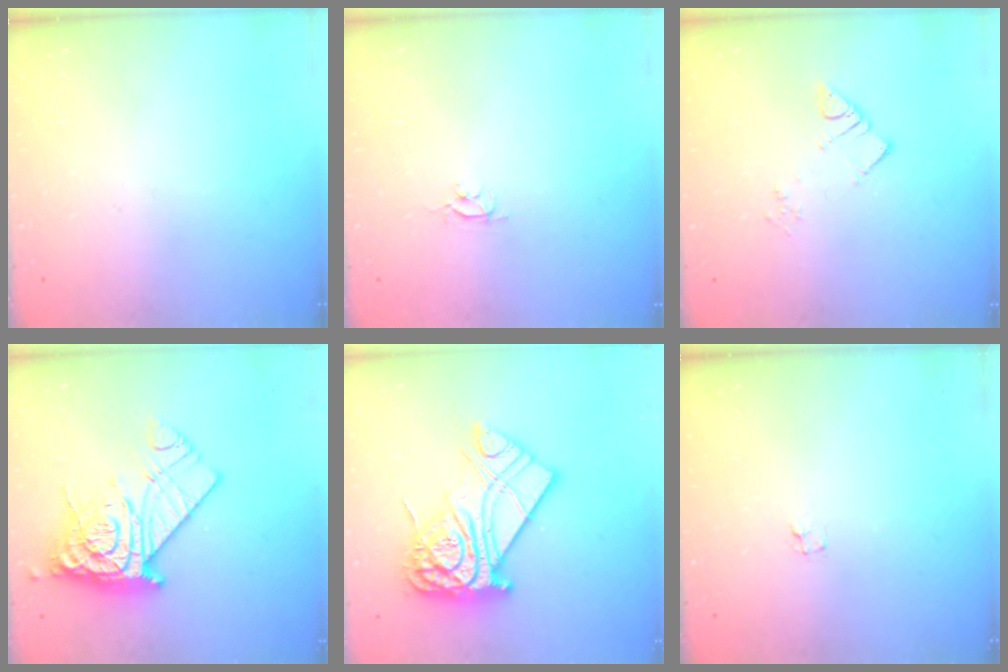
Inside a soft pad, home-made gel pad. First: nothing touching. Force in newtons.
{"total": 2.6, "press": 2.6, "slide": 0.3}
{"total": 3.3, "press": 3.3, "slide": 0.2}
{"total": 12.2, "press": 12.1, "slide": 1.4}
{"total": 20.2, "press": 20.1, "slide": 1.9}
{"total": 1.2, "press": 1.2, "slide": 0.1}